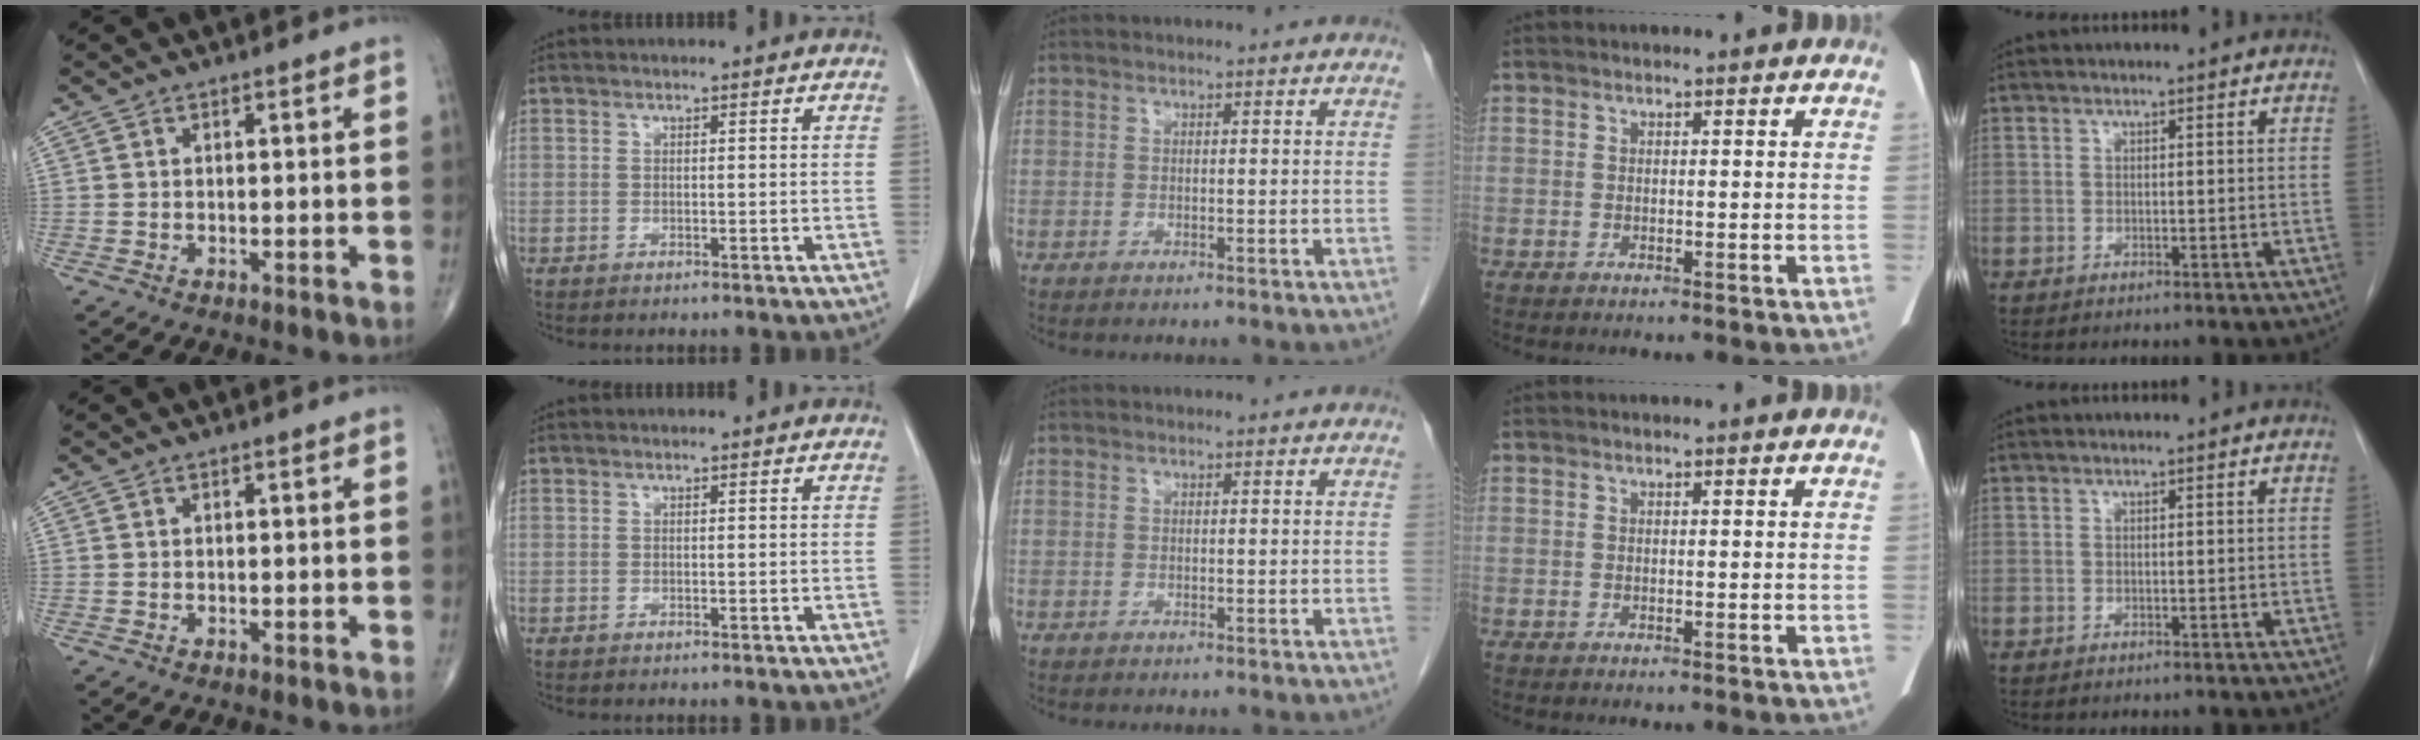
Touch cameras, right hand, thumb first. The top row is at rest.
{}